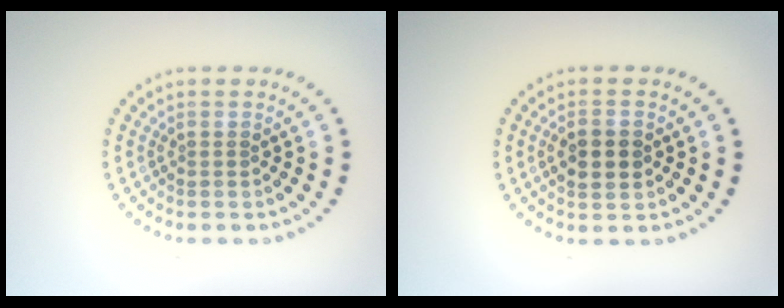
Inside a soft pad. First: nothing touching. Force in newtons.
{"total": 2.7, "press": 2.7, "slide": 0.2}